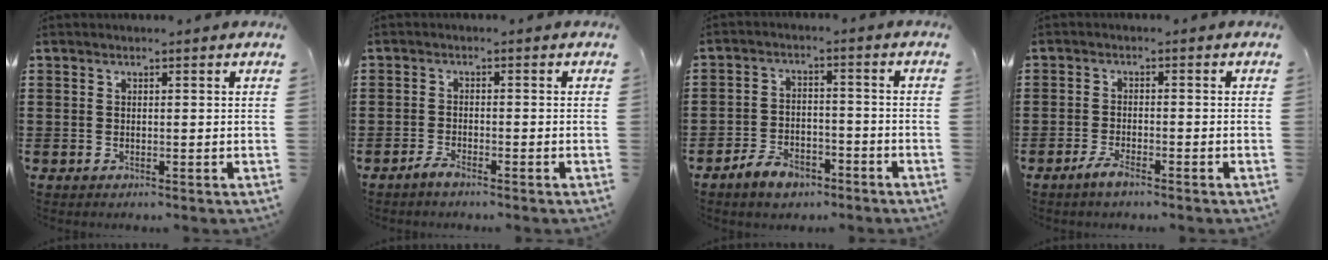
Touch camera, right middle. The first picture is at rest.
{"total": 1.9, "force": [-1.7, 0.3, 0.8], "torque": [-0.023, 0.000, -0.035]}
{"total": 4.7, "force": [-3.9, 2.0, 1.7], "torque": [-0.035, 0.011, -0.076]}
{"total": 2.7, "force": [-2.1, 0.5, 1.7], "torque": [-0.035, 0.002, -0.042]}